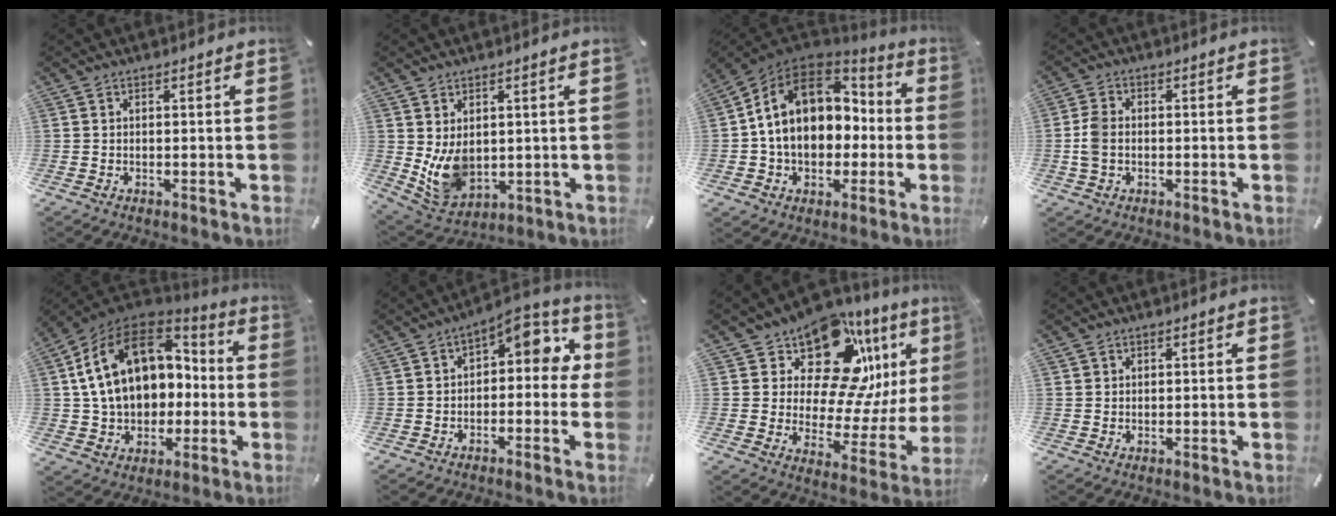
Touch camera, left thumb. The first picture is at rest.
{"total": 8.9, "force": [1.3, 7.2, 5.1], "torque": [-0.112, -0.019, 0.028]}
{"total": 15.2, "force": [1.1, 12.7, 8.3], "torque": [-0.152, 0.003, 0.025]}
{"total": 5.5, "force": [-0.5, 3.8, 3.8], "torque": [-0.088, 0.005, -0.011]}
{"total": 19.2, "force": [3.0, 14.9, 11.8], "torque": [-0.223, 0.007, 0.059]}
{"total": 8.9, "force": [3.3, 4.7, 6.8], "torque": [-0.096, -0.020, 0.052]}
{"total": 18.0, "force": [12.0, 10.0, 9.0], "torque": [-0.122, -0.101, 0.202]}
{"total": 1.0, "force": [0.6, 0.8, -0.1], "torque": [0.002, 0.002, 0.011]}